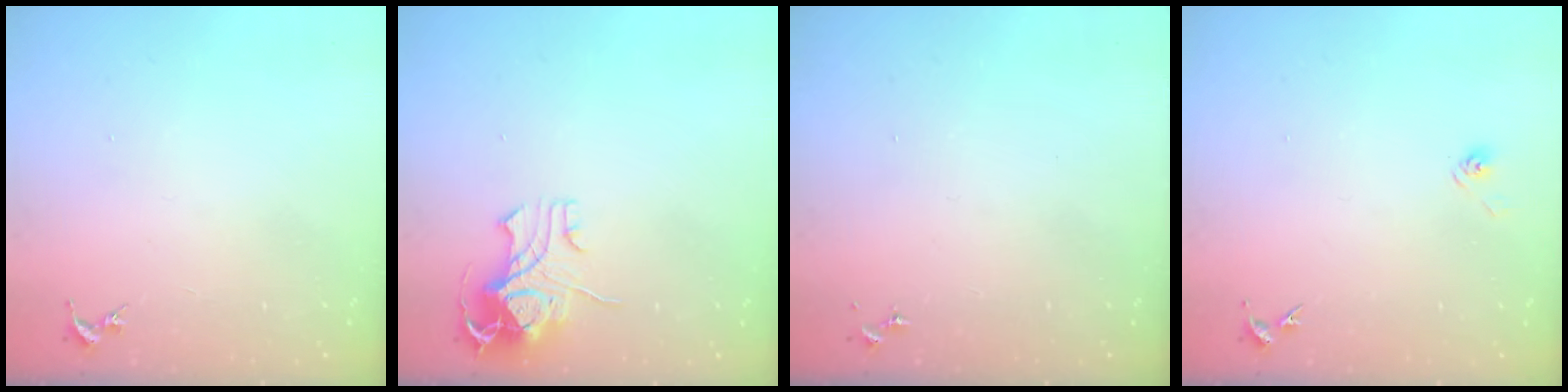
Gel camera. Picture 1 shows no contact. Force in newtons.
{"total": 10.7, "press": 10.6, "slide": 1.4}
{"total": 0.0}
{"total": 2.9, "press": 2.5, "slide": 1.5}